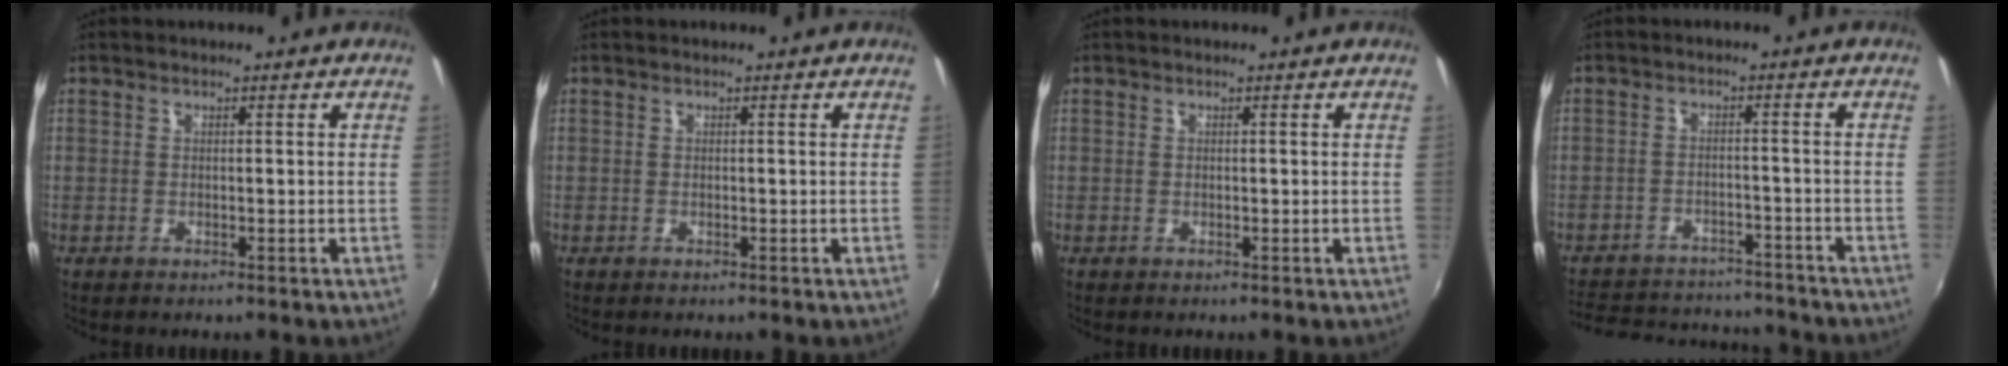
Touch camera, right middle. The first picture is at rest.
{"total": 0.0}
{"total": 0.0}
{"total": 17.2, "force": [-15.1, 5.9, 5.8], "torque": [-0.138, 0.015, -0.204]}